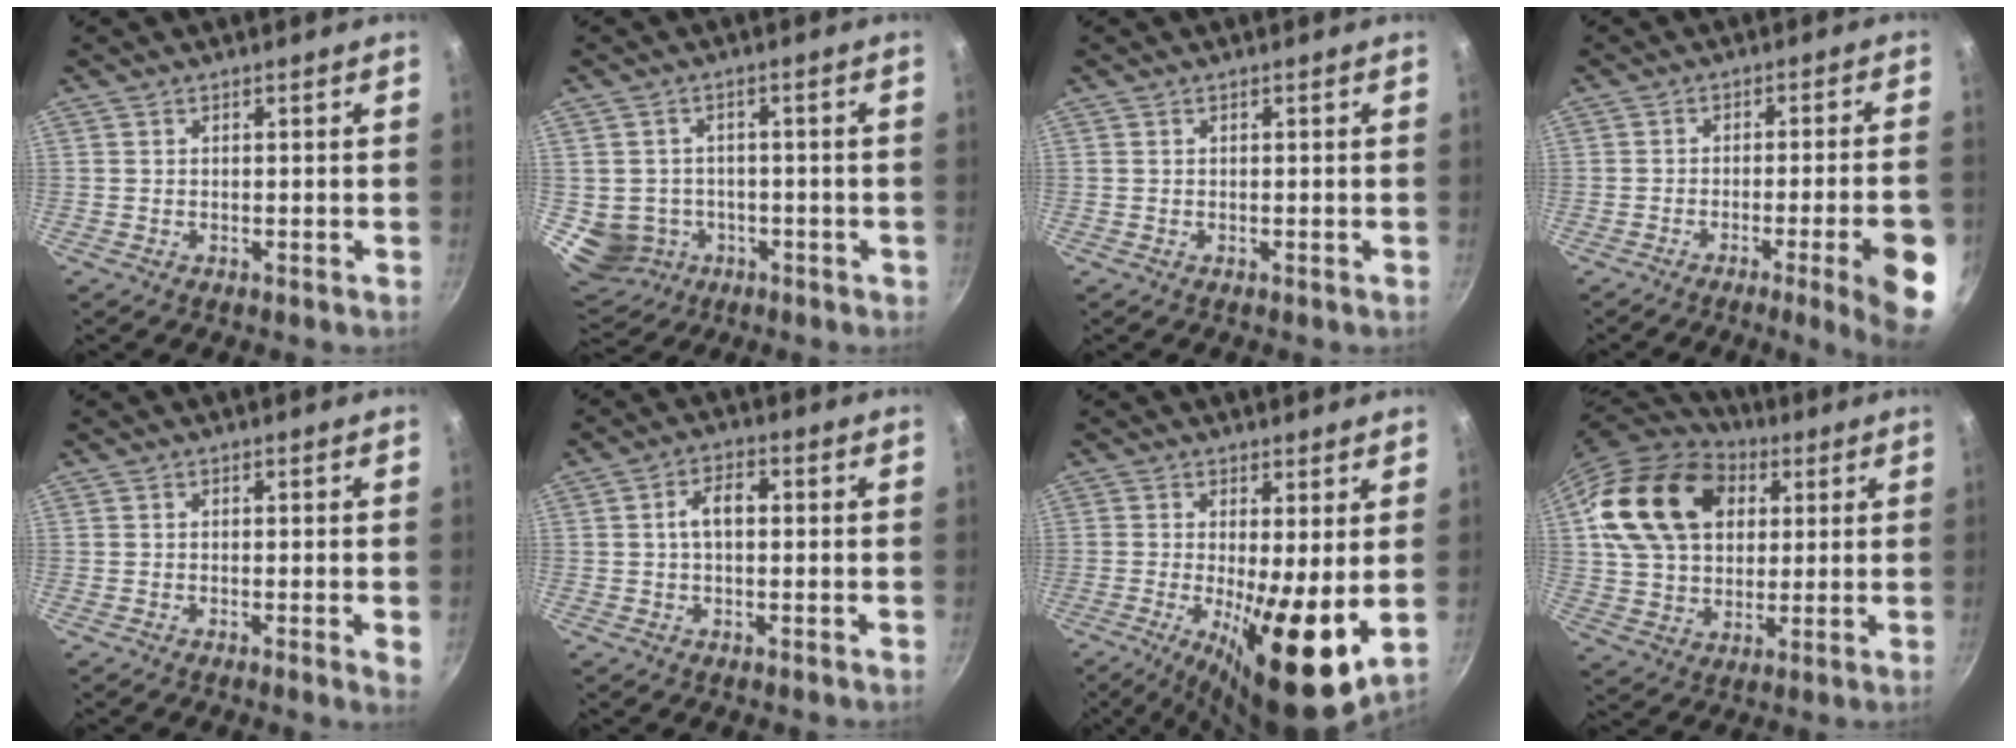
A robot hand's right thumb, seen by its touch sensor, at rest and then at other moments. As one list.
[{"total": 8.8, "force": [-2.0, 8.0, 3.0], "torque": [-0.029, 0.021, -0.008]}, {"total": 0.0}, {"total": 11.7, "force": [-4.6, 0.8, 10.7], "torque": [-0.135, 0.020, -0.054]}, {"total": 2.5, "force": [-0.5, 0.1, 2.4], "torque": [-0.037, -0.009, -0.006]}, {"total": 5.0, "force": [0.4, 2.8, 4.2], "torque": [-0.065, 0.014, 0.002]}, {"total": 14.6, "force": [-1.2, 3.8, 14.1], "torque": [-0.216, -0.032, -0.012]}, {"total": 22.0, "force": [6.8, 15.6, 14.0], "torque": [-0.229, 0.004, 0.118]}]